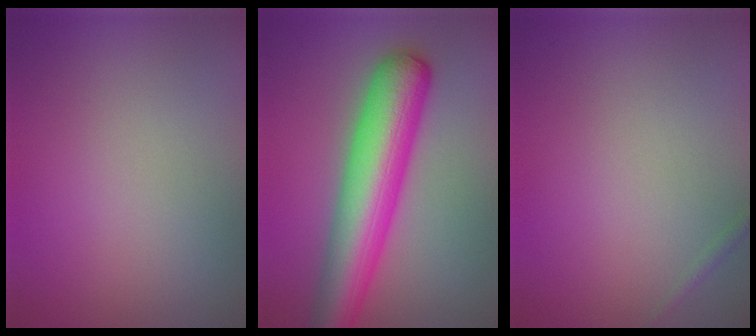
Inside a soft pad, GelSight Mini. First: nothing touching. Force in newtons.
{"total": 8.9, "press": 8.9, "slide": 0.3}
{"total": 0.5, "press": 0.5, "slide": 0.0}